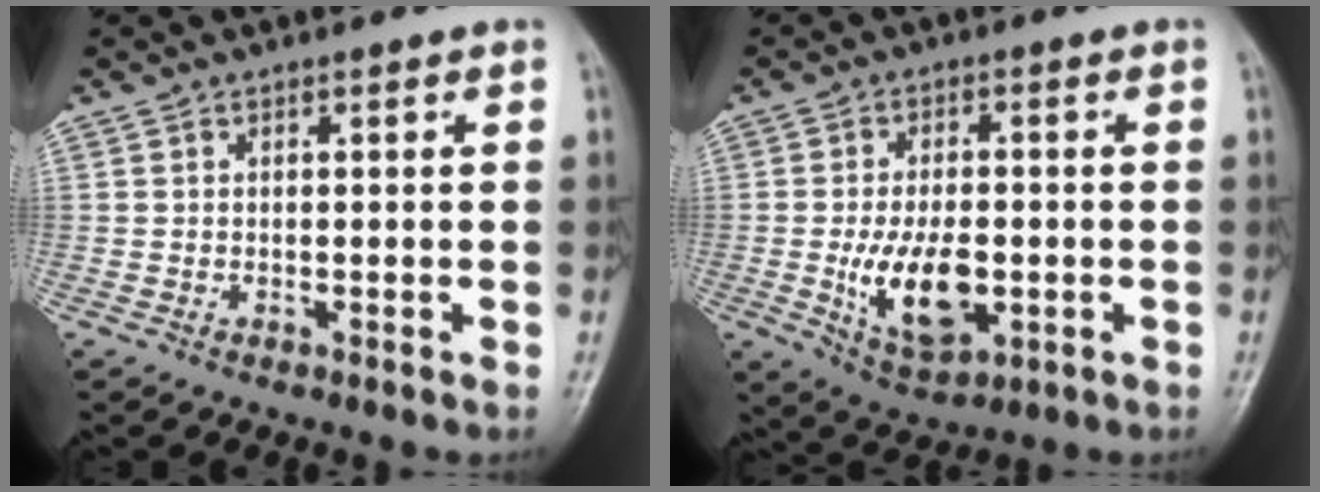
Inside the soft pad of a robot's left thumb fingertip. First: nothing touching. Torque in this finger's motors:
{"motor_torque": [0.05, 1.46, 0.96, 0.07, 0.14]}